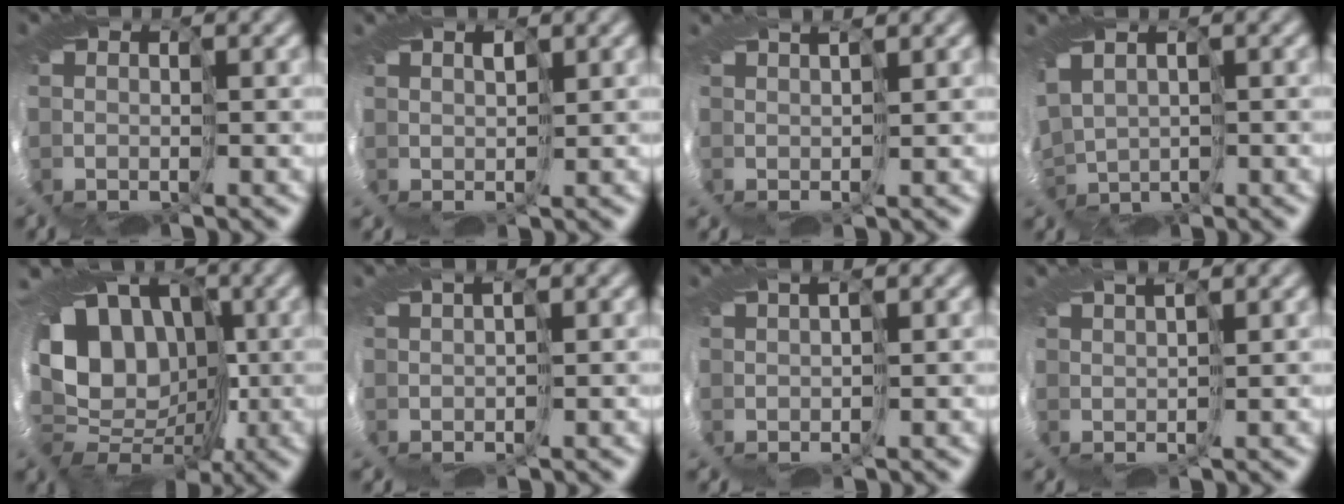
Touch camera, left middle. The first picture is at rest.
{"total": 2.6, "force": [1.1, -1.9, -1.3], "torque": [0.032, 0.010, 0.002]}
{"total": 2.9, "force": [1.9, -2.1, -0.7], "torque": [0.025, 0.027, 0.001]}
{"total": 1.1, "force": [0.1, 0.6, 0.9], "torque": [-0.015, -0.002, -0.018]}
{"total": 11.6, "force": [2.5, 9.5, 6.1], "torque": [-0.082, 0.030, -0.012]}
{"total": 2.2, "force": [0.0, -2.0, -0.8], "torque": [0.034, 0.008, -0.005]}
{"total": 2.1, "force": [0.2, -2.0, -0.7], "torque": [0.031, 0.012, -0.003]}
{"total": 2.7, "force": [1.4, -2.2, -0.8], "torque": [0.029, 0.023, -0.002]}